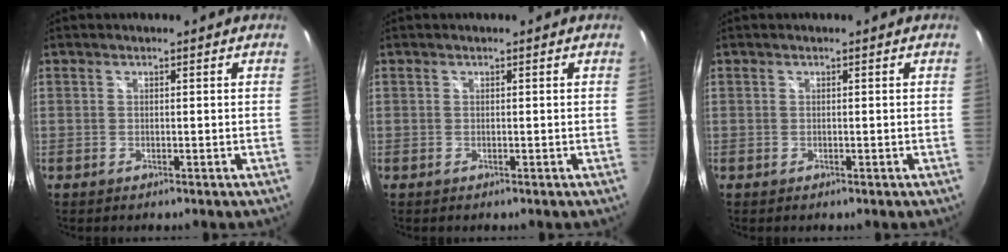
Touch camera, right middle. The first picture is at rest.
{"total": 0.0}
{"total": 0.0}